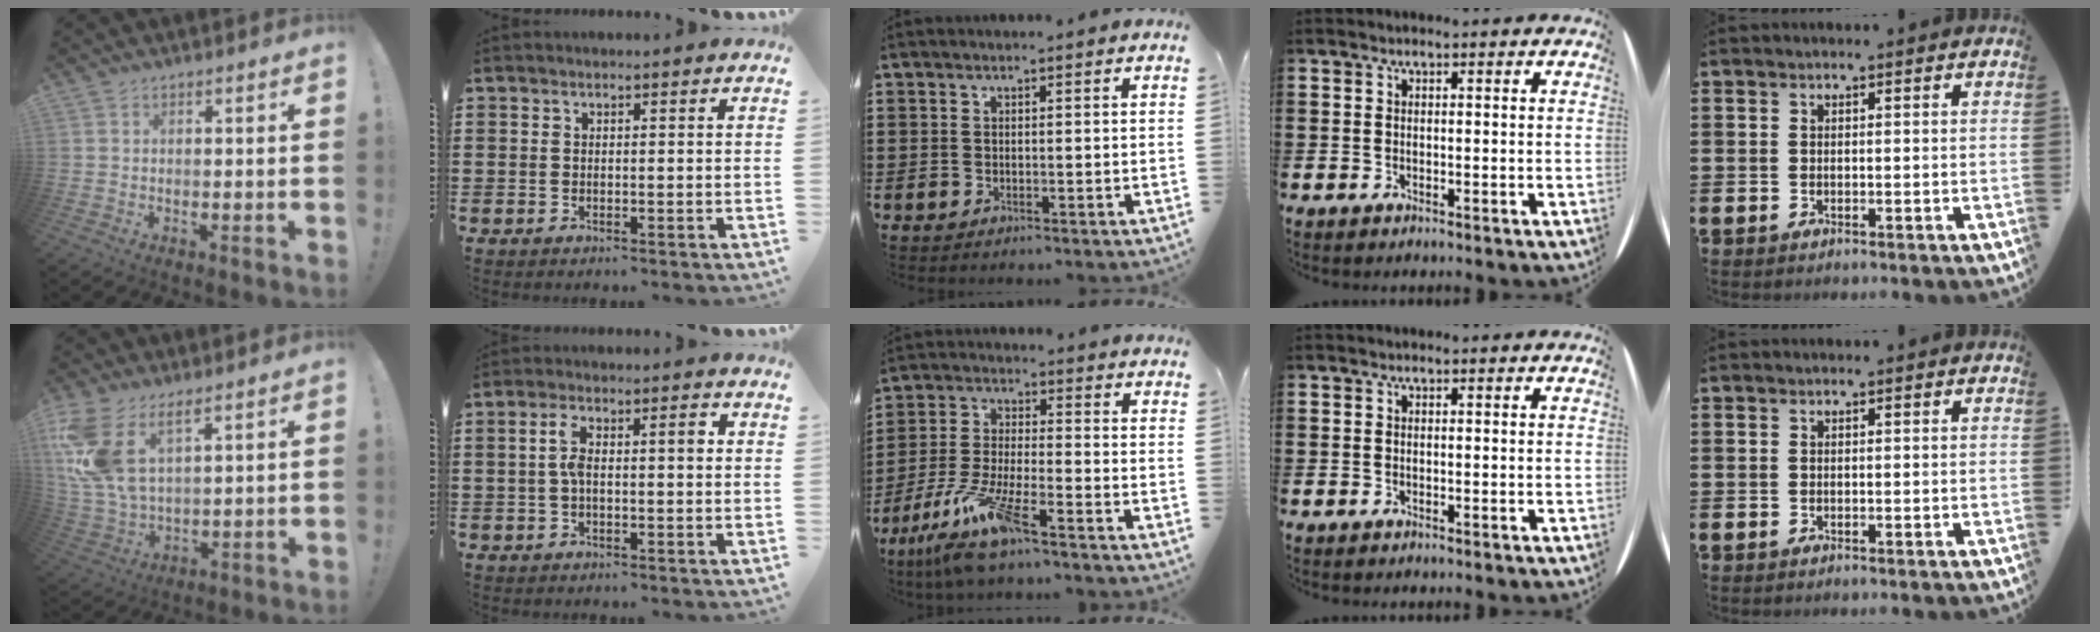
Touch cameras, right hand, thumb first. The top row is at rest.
{"thumb": {"total": 12.9, "force": [7.0, 6.3, 8.9], "torque": [-0.199, -0.032, 0.134]}, "index": {"total": 4.9, "force": [0.2, 1.7, 4.6], "torque": [-0.087, 0.011, 0.000]}, "middle": {"total": 9.7, "force": [-7.3, 0.5, 6.3], "torque": [-0.134, -0.007, -0.145]}}